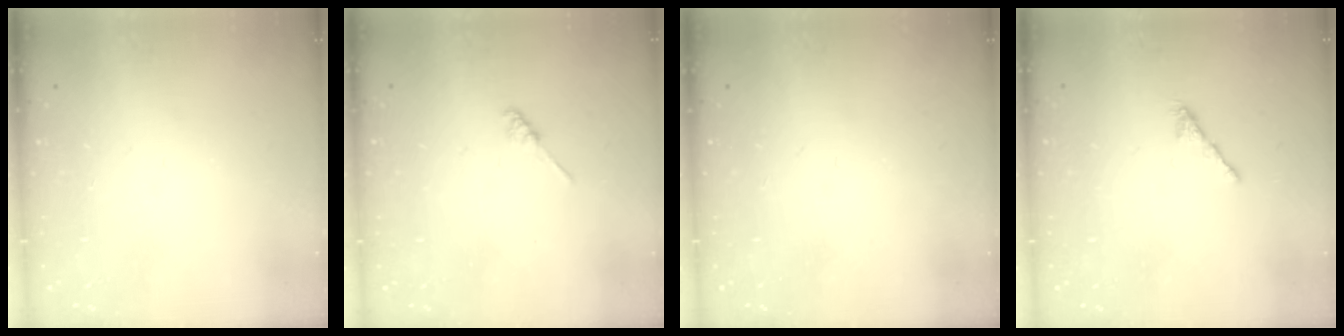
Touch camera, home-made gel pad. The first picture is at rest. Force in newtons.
{"total": 1.2, "press": 1.1, "slide": 0.3}
{"total": 0.0}
{"total": 2.1, "press": 2.0, "slide": 0.7}